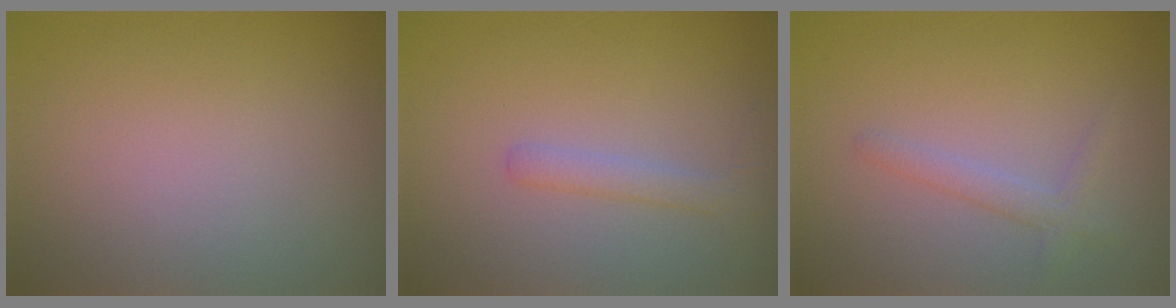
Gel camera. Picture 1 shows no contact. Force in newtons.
{"total": 1.6, "press": 1.6, "slide": 0.0}
{"total": 1.7, "press": 1.7, "slide": 0.1}